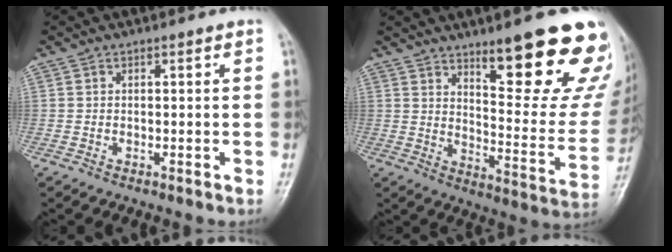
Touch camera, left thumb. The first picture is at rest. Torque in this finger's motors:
{"motor_torque": [0.88, 0.28, 1.45, -1.32, 0.19]}